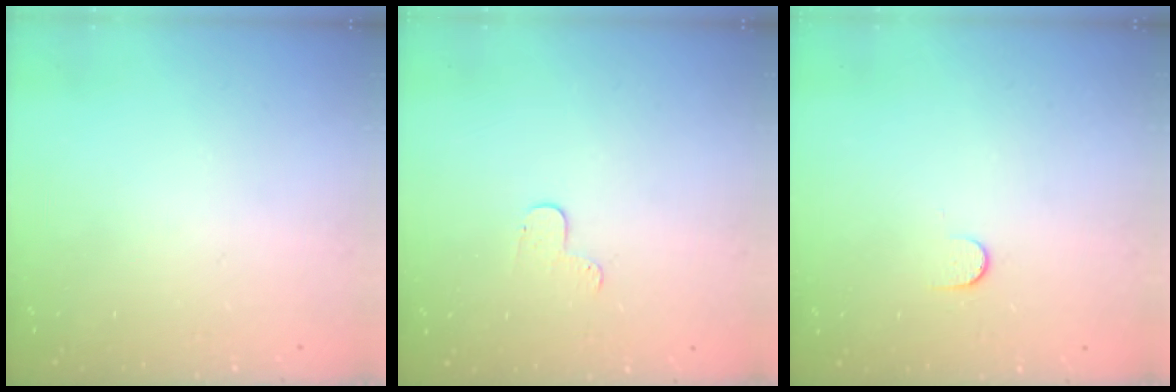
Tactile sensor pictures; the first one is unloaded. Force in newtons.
{"total": 4.1, "press": 4.1, "slide": 0.4}
{"total": 5.7, "press": 5.6, "slide": 0.6}